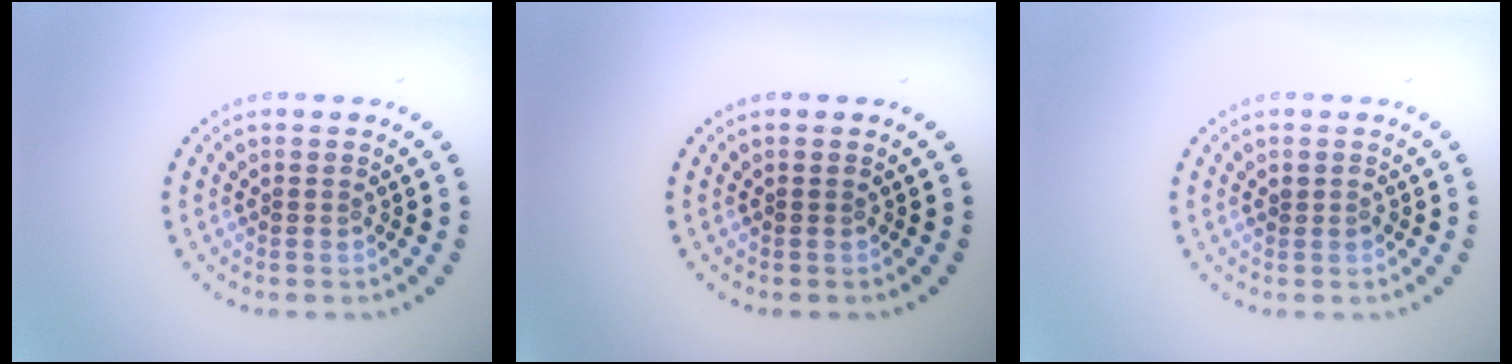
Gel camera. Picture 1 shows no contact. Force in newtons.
{"total": 0.0}
{"total": 0.7, "press": 0.7, "slide": 0.1}